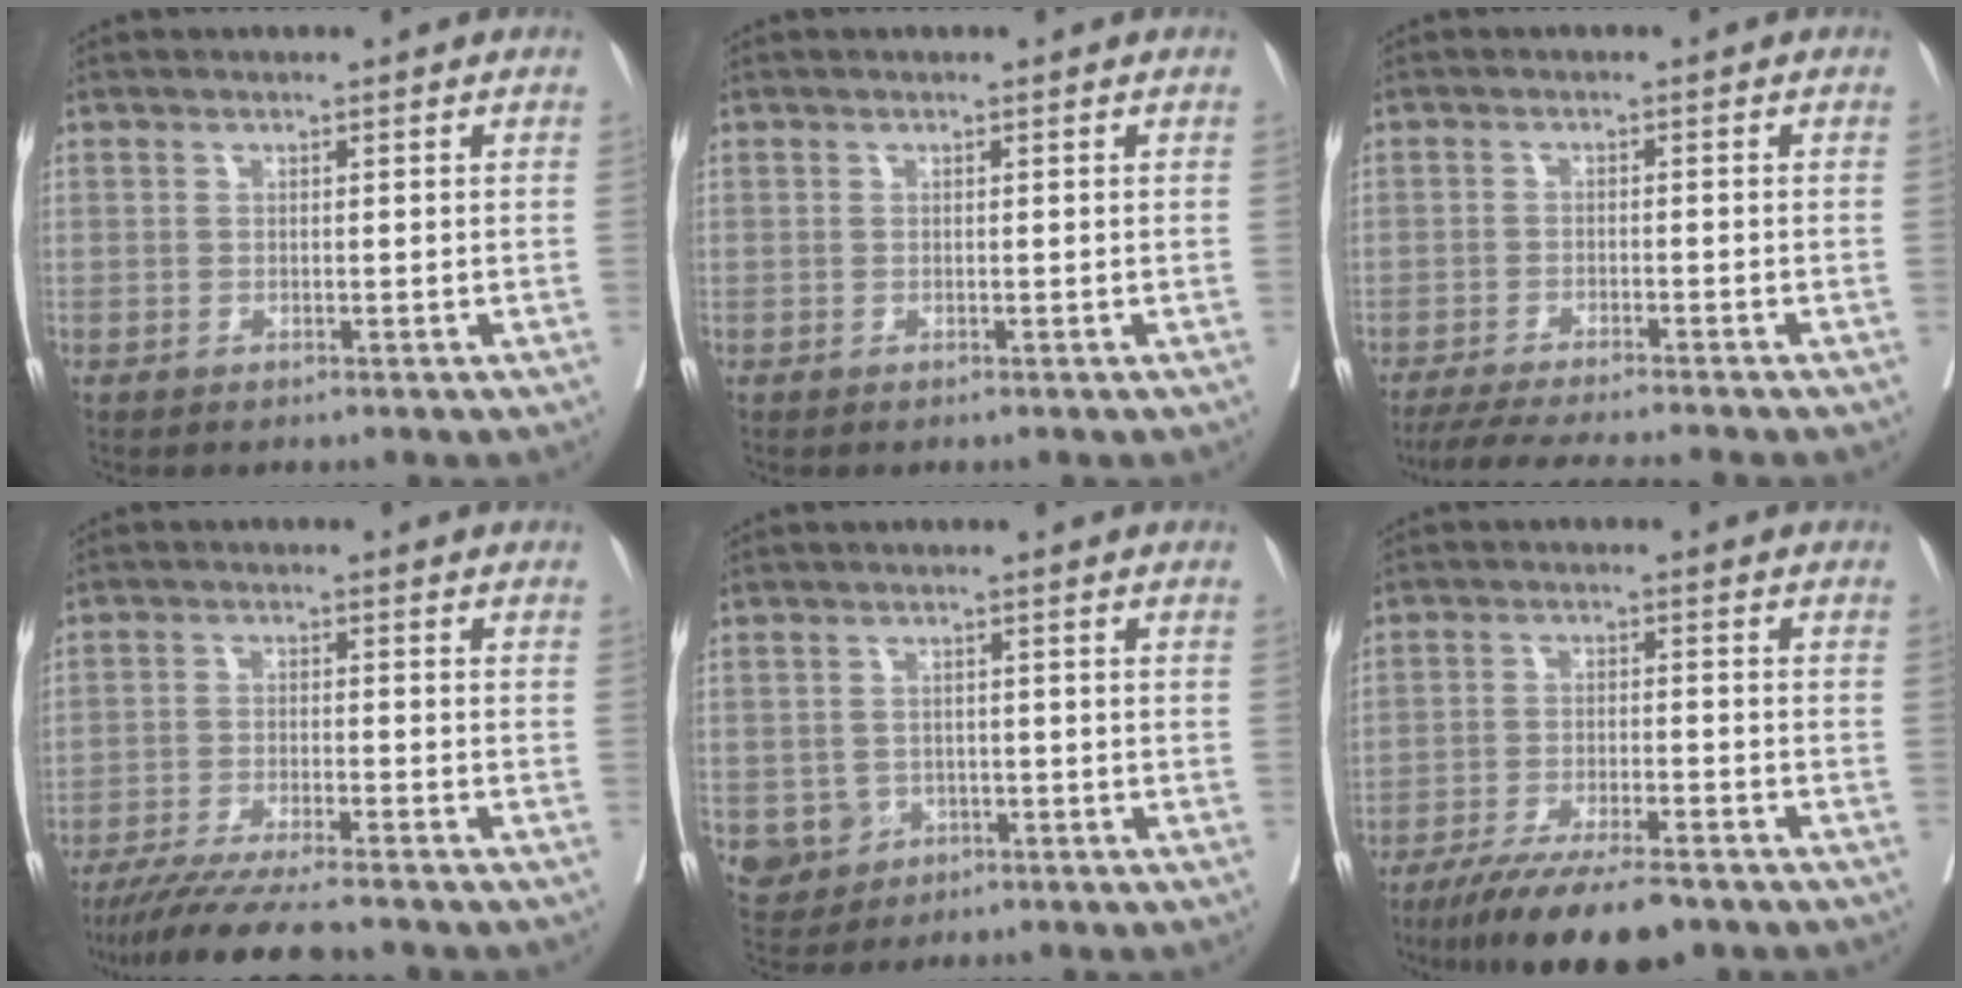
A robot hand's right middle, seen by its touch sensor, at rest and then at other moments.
{"total": 0.0}
{"total": 9.4, "force": [-8.3, -0.7, 4.2], "torque": [-0.047, -0.019, -0.131]}
{"total": 11.2, "force": [-9.8, 0.0, 5.4], "torque": [-0.072, -0.031, -0.156]}
{"total": 5.1, "force": [-1.6, 4.7, 1.0], "torque": [-0.013, 0.005, -0.019]}
{"total": 11.8, "force": [-9.2, 2.0, 7.2], "torque": [-0.112, -0.023, -0.149]}